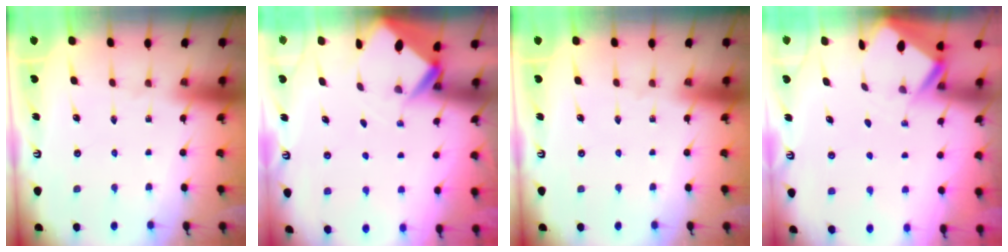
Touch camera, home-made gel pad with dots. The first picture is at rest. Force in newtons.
{"total": 2.7, "press": 2.7, "slide": 0.1}
{"total": 0.0}
{"total": 3.0, "press": 3.0, "slide": 0.3}